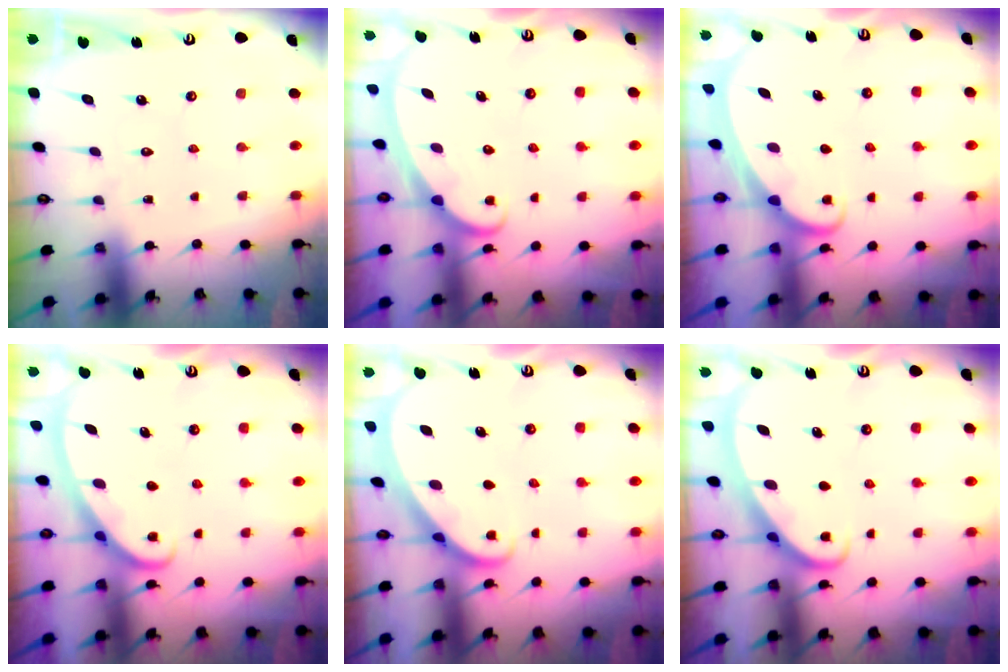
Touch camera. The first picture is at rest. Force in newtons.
{"total": 2.4, "press": 2.4, "slide": 0.4}
{"total": 1.9, "press": 1.9, "slide": 0.2}
{"total": 2.9, "press": 2.8, "slide": 0.4}
{"total": 1.8, "press": 1.8, "slide": 0.1}
{"total": 2.4, "press": 2.4, "slide": 0.4}